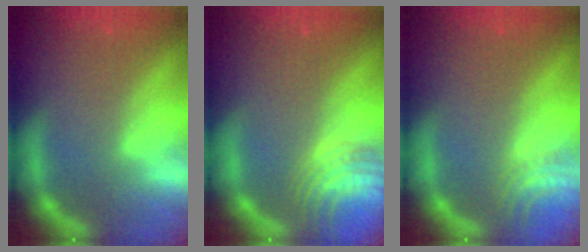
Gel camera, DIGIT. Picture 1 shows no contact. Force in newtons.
{"total": 6.6}
{"total": 3.0}